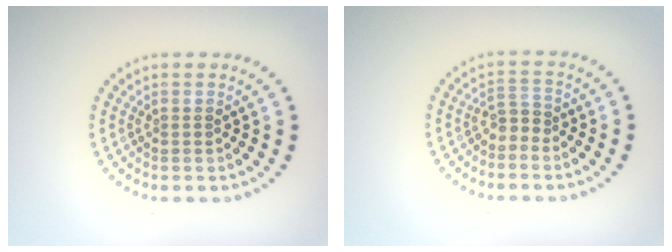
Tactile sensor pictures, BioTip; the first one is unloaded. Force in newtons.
{"total": 1.6, "press": 1.0, "slide": 1.2}